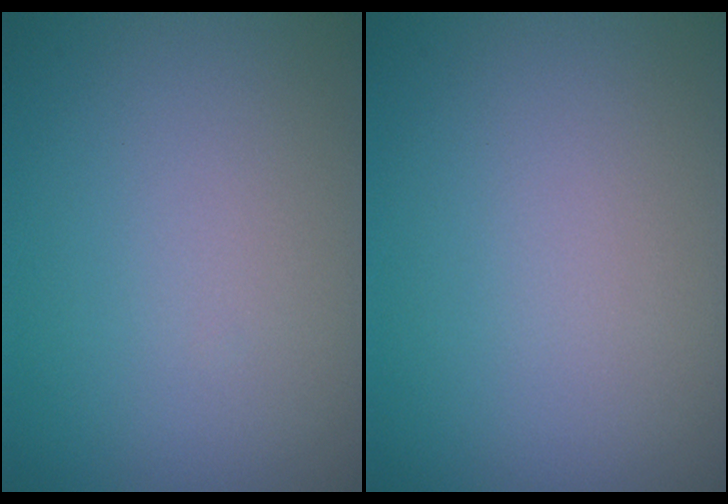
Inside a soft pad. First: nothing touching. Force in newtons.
{"total": 0.0}